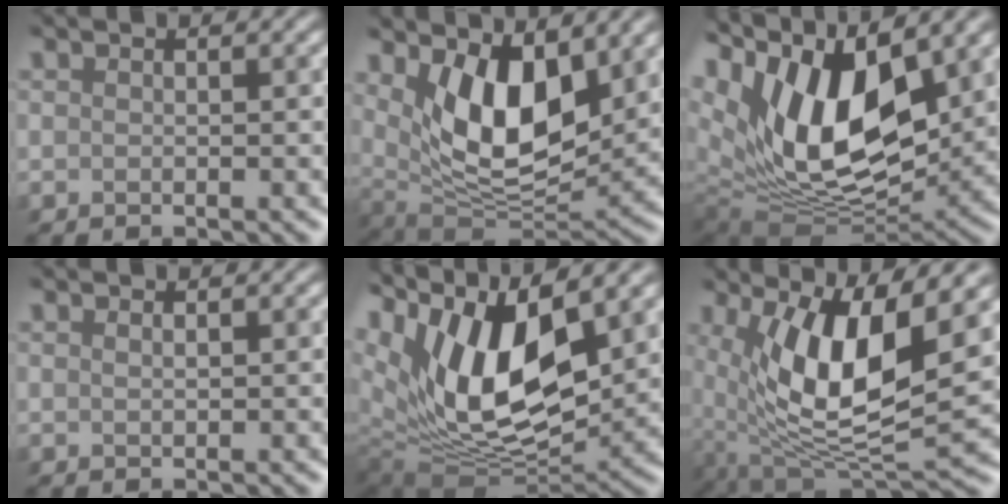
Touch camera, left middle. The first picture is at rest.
{"total": 8.2, "force": [2.8, 4.1, 6.5], "torque": [-0.123, -0.024, 0.048]}
{"total": 14.7, "force": [5.4, 7.3, 11.5], "torque": [-0.209, 0.005, 0.092]}
{"total": 0.6, "force": [0.5, 0.2, 0.3], "torque": [-0.007, -0.002, 0.009]}
{"total": 13.3, "force": [5.6, 6.4, 10.2], "torque": [-0.189, 0.000, 0.102]}
{"total": 10.4, "force": [2.5, 3.7, 9.4], "torque": [-0.183, -0.015, 0.045]}